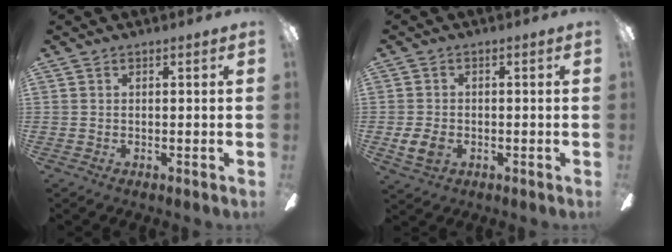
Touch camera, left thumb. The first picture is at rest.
{"total": 4.7, "force": [-1.4, 3.2, 3.2], "torque": [-0.070, 0.004, -0.025]}